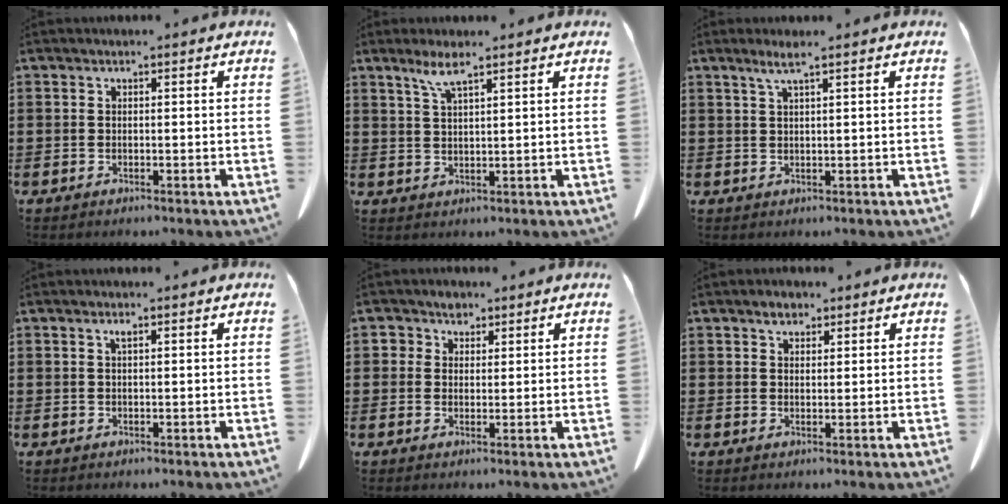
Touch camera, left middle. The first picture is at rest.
{"total": 3.9, "force": [2.6, 0.4, 2.8], "torque": [-0.062, 0.002, 0.047]}
{"total": 2.3, "force": [1.4, -0.2, 1.8], "torque": [-0.038, -0.001, 0.026]}
{"total": 0.9, "force": [0.4, 0.1, 0.8], "torque": [-0.017, 0.000, 0.009]}
{"total": 3.0, "force": [1.8, 2.2, 0.7], "torque": [-0.008, 0.003, 0.029]}
{"total": 2.3, "force": [1.9, 1.0, 0.9], "torque": [-0.013, 0.001, 0.034]}